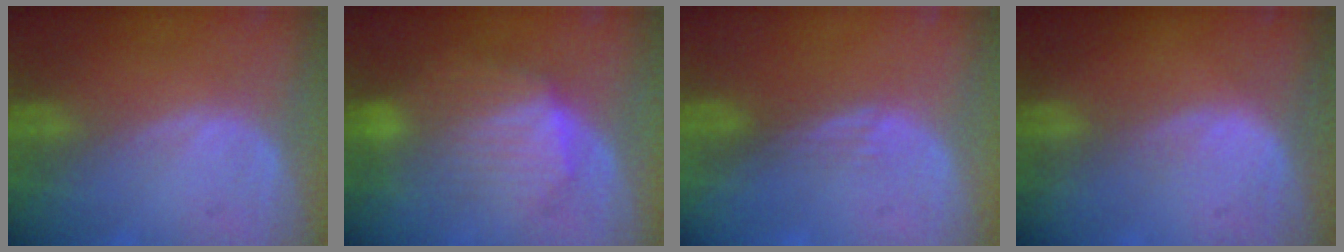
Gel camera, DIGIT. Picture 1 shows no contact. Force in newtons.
{"total": 8.0, "press": 8.0, "slide": 0.3}
{"total": 1.5, "press": 1.2, "slide": 0.9}
{"total": 0.9, "press": 0.9, "slide": 0.1}